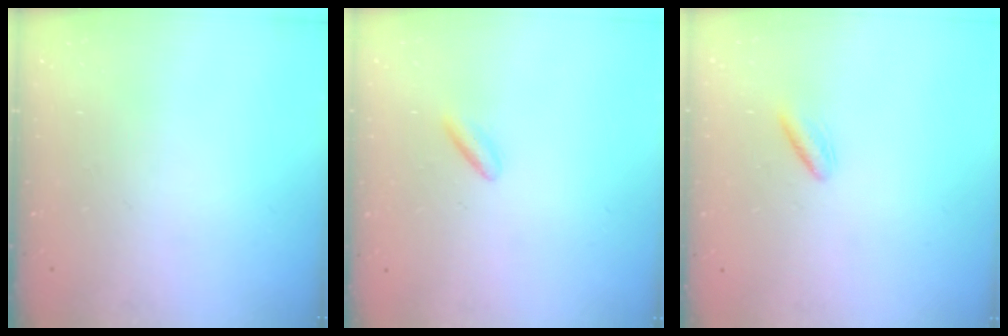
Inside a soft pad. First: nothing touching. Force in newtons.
{"total": 2.7, "press": 2.5, "slide": 1.2}
{"total": 2.5, "press": 2.3, "slide": 1.1}